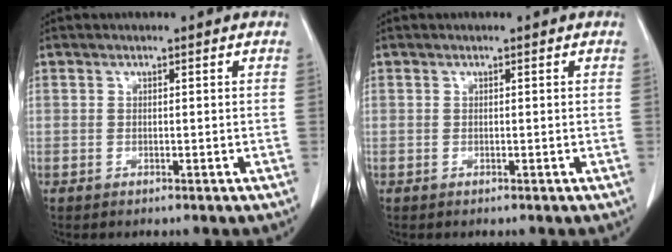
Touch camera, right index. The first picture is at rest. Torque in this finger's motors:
{"motor_torque": [0.00, 0.00, 0.00, 0.00]}